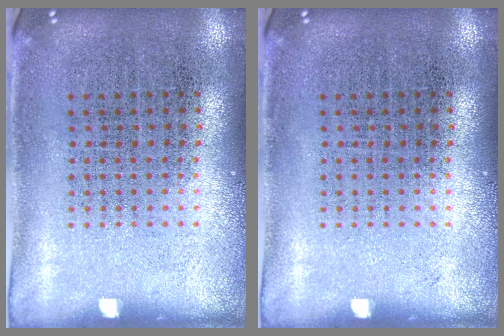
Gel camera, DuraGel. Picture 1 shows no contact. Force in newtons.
{"total": 0.0}